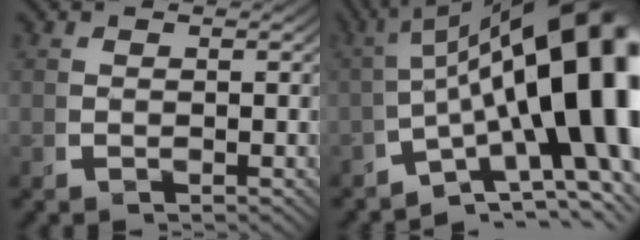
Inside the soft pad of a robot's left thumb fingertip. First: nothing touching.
{"total": 23.1, "force": [-1.3, 12.8, 19.2], "torque": [-0.270, -0.048, -0.006]}